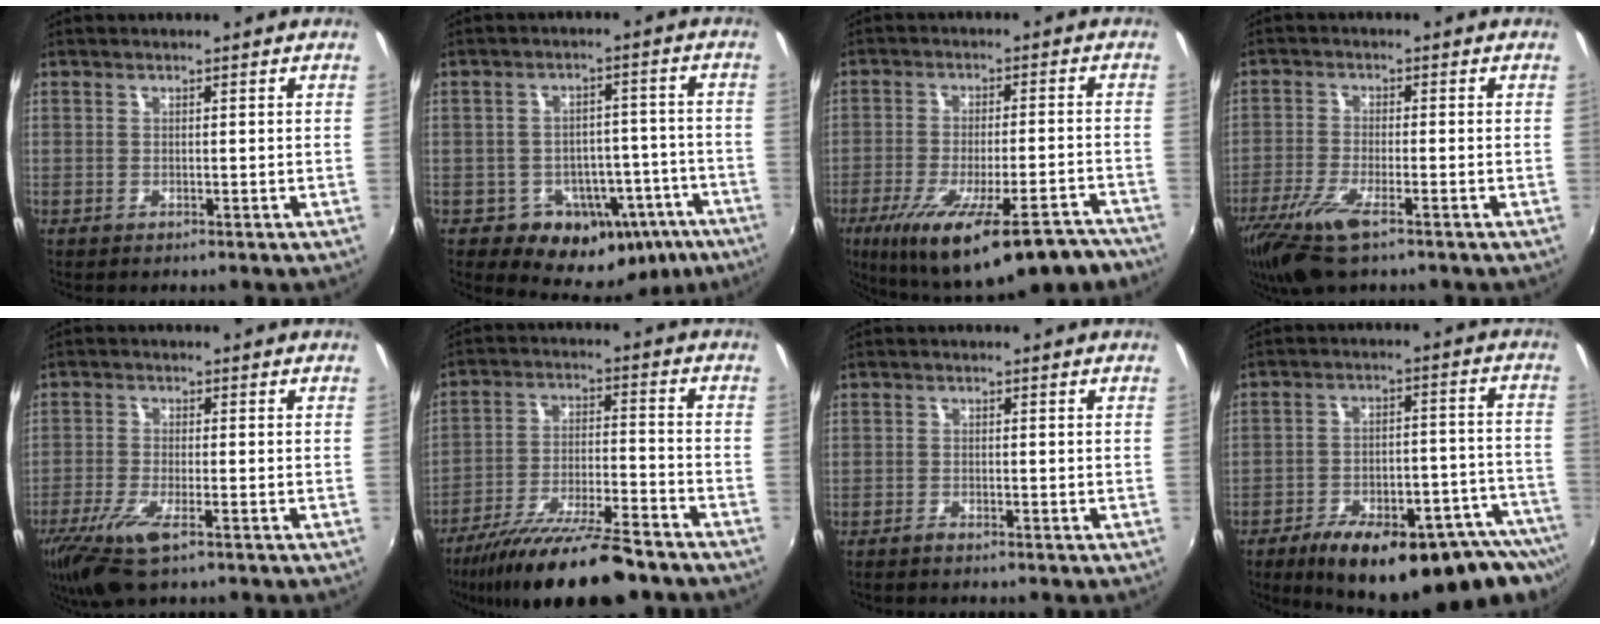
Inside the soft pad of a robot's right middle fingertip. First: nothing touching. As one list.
[{"total": 14.3, "force": [-7.7, 10.6, 5.7], "torque": [-0.088, 0.034, -0.067]}, {"total": 21.9, "force": [-15.5, 5.3, 14.6], "torque": [-0.244, -0.056, -0.216]}, {"total": 9.7, "force": [-6.4, 2.3, 7.0], "torque": [-0.161, -0.033, -0.125]}, {"total": 9.3, "force": [-5.8, 2.4, 6.9], "torque": [-0.159, -0.033, -0.110]}, {"total": 18.8, "force": [-15.2, 3.4, 10.6], "torque": [-0.201, -0.034, -0.244]}, {"total": 1.3, "force": [-1.2, 0.2, 0.4], "torque": [-0.013, -0.004, -0.026]}, {"total": 24.3, "force": [-17.7, 6.4, 15.4], "torque": [-0.220, -0.026, -0.234]}]